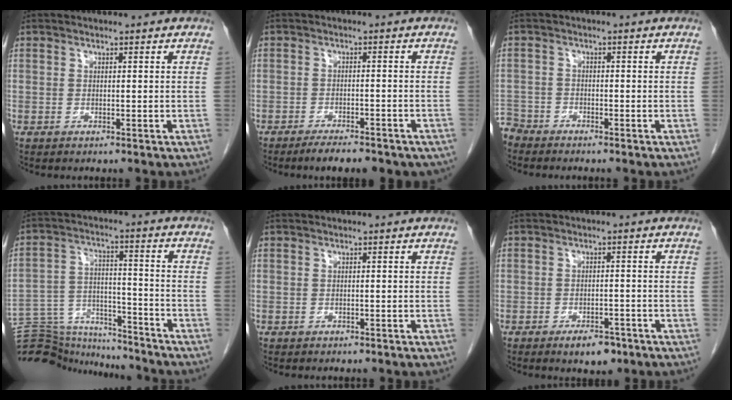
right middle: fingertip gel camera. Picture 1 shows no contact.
{"total": 7.2, "force": [-5.9, 2.0, 3.7], "torque": [-0.044, -0.003, -0.077]}
{"total": 3.9, "force": [-3.7, 1.3, -0.3], "torque": [0.004, -0.006, -0.077]}
{"total": 16.4, "force": [-15.8, 2.9, 2.9], "torque": [-0.063, 0.028, -0.249]}
{"total": 0.0}
{"total": 4.1, "force": [-2.7, 1.8, 2.4], "torque": [-0.034, 0.001, -0.033]}